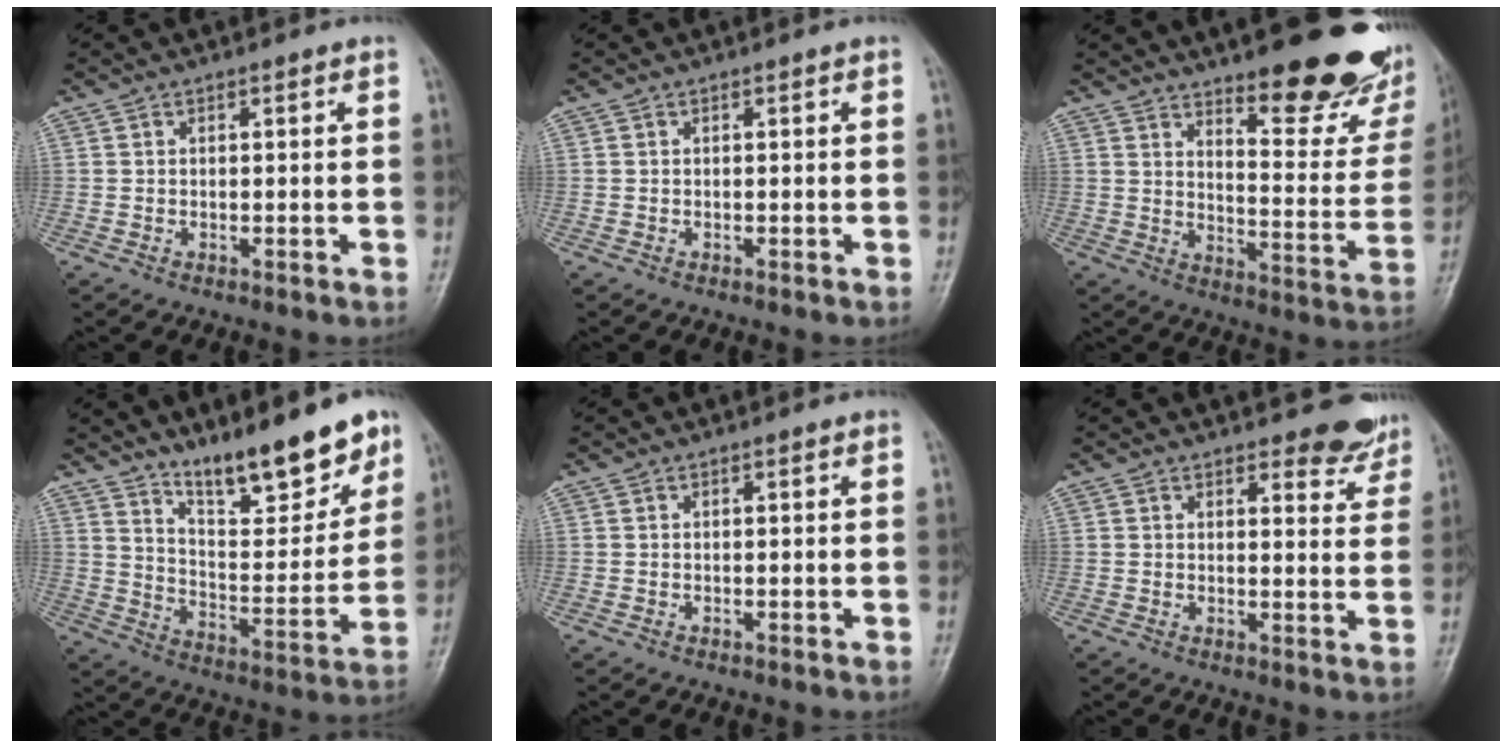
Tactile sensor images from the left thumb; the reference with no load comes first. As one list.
[{"total": 0.0}, {"total": 22.0, "force": [15.0, 6.7, 14.6], "torque": [-0.149, -0.104, 0.203]}, {"total": 16.4, "force": [12.2, 4.6, 9.9], "torque": [-0.111, -0.083, 0.204]}, {"total": 0.0}, {"total": 5.5, "force": [4.9, 2.1, 1.3], "torque": [0.010, -0.039, 0.052]}]